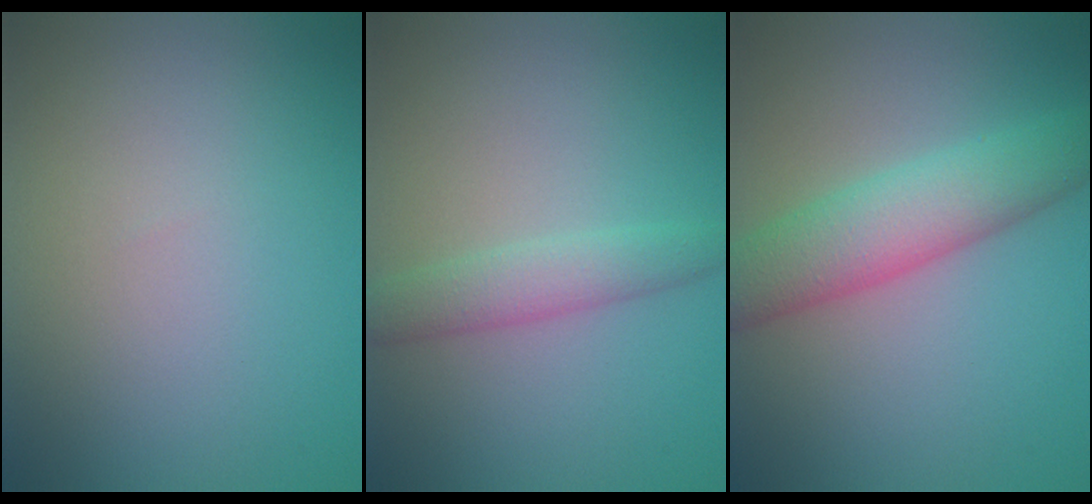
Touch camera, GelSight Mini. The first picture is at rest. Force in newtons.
{"total": 2.6, "press": 2.6, "slide": 0.1}
{"total": 5.7, "press": 5.7, "slide": 0.1}